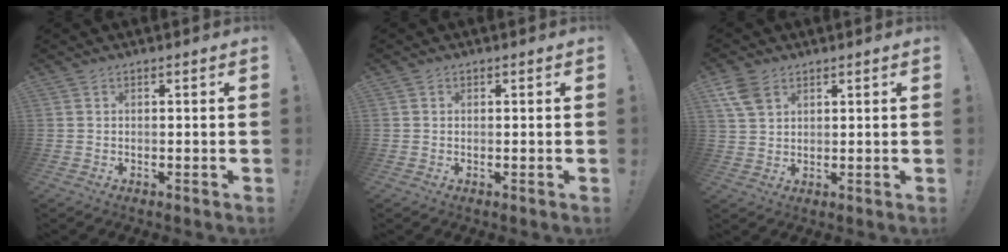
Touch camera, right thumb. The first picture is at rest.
{"total": 0.0}
{"total": 6.6, "force": [3.5, 4.1, 3.6], "torque": [-0.074, -0.009, 0.070]}